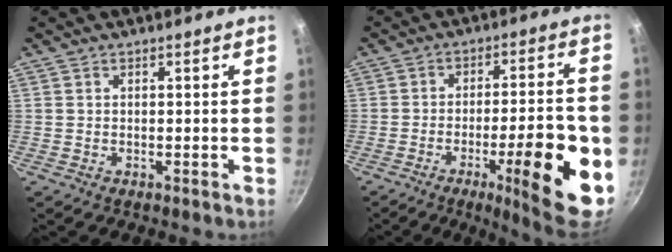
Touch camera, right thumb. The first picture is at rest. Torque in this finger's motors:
{"motor_torque": [2.48, 2.52, 1.41, -1.36, 0.34]}